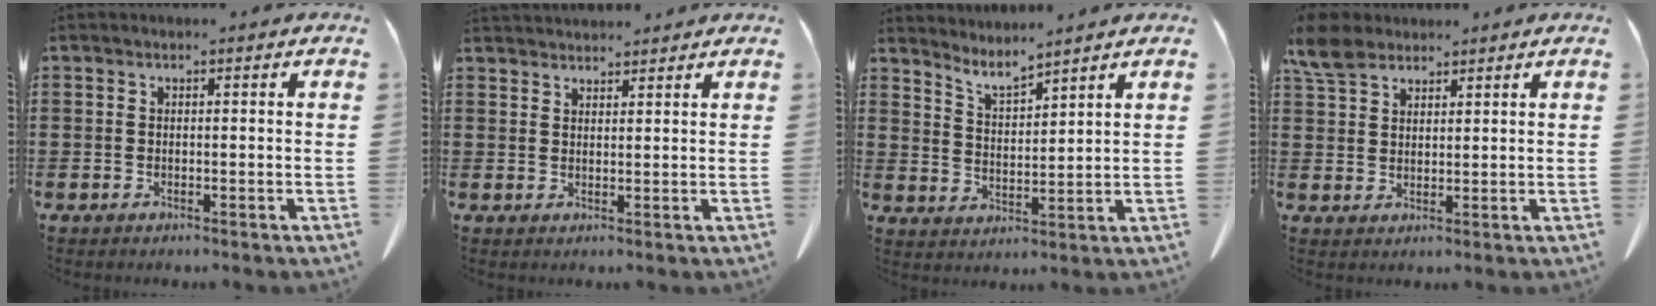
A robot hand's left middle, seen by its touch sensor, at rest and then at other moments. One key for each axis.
{"total": 2.4, "fx": 2.4, "fy": 0.2, "fz": 0.0, "tx": -0.006, "ty": -0.005, "tz": 0.046}
{"total": 3.8, "fx": 3.7, "fy": -0.3, "fz": 0.8, "tx": -0.029, "ty": -0.022, "tz": 0.066}
{"total": 5.8, "fx": 4.3, "fy": 2.8, "fz": 2.7, "tx": -0.068, "ty": -0.001, "tz": 0.079}